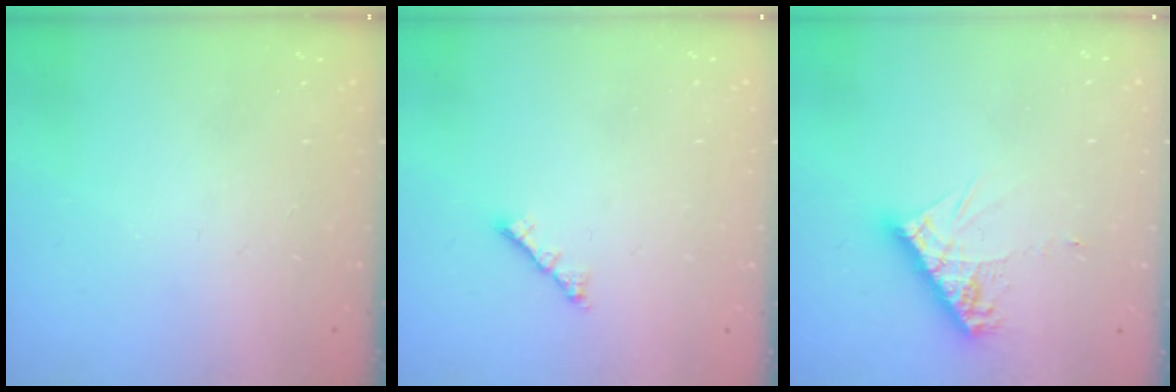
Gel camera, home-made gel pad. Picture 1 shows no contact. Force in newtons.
{"total": 1.8, "press": 1.7, "slide": 0.6}
{"total": 9.6, "press": 9.6, "slide": 0.7}